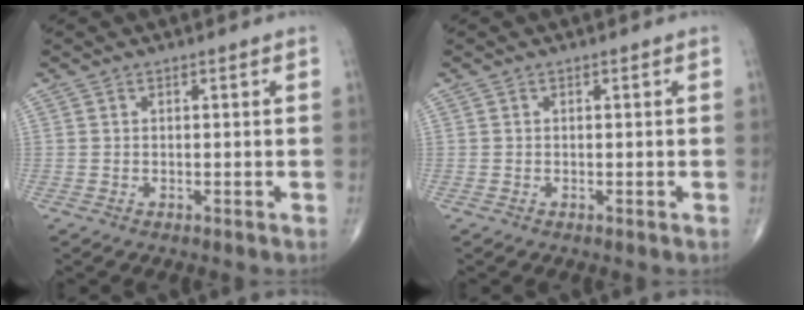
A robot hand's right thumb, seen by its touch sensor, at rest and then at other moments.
{"total": 0.0}